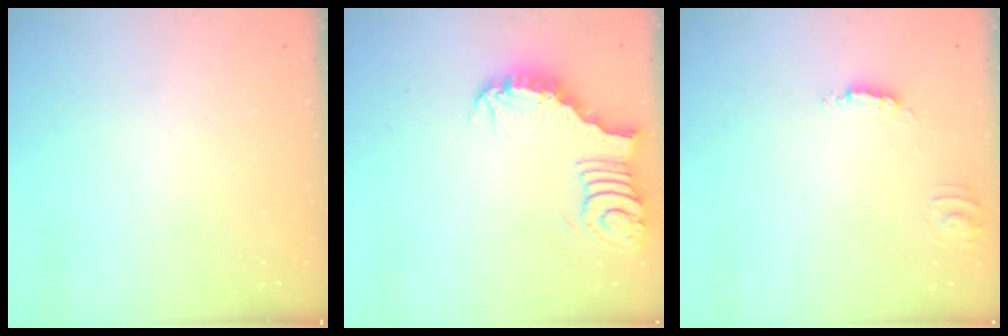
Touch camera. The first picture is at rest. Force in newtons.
{"total": 3.6, "press": 3.6, "slide": 0.5}
{"total": 2.5, "press": 2.5, "slide": 0.1}